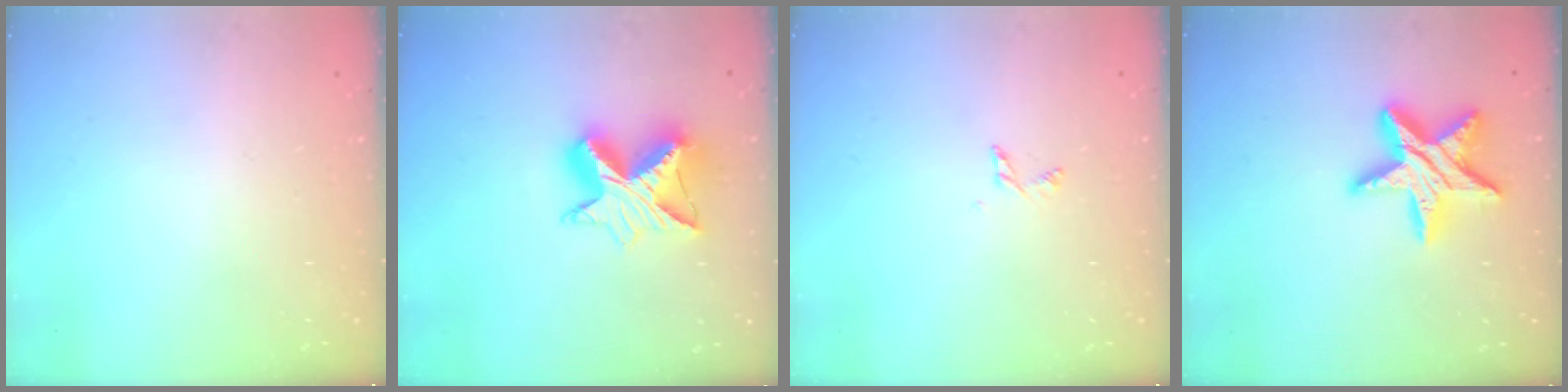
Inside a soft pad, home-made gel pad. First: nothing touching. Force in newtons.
{"total": 12.8, "press": 12.8, "slide": 0.8}
{"total": 2.8, "press": 2.8, "slide": 0.2}
{"total": 16.5, "press": 16.5, "slide": 1.1}